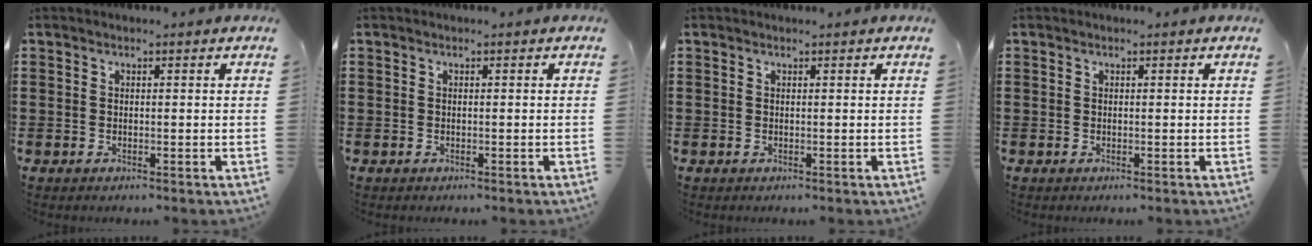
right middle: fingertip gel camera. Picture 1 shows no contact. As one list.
[{"total": 0.0}, {"total": 0.0}, {"total": 0.0}]